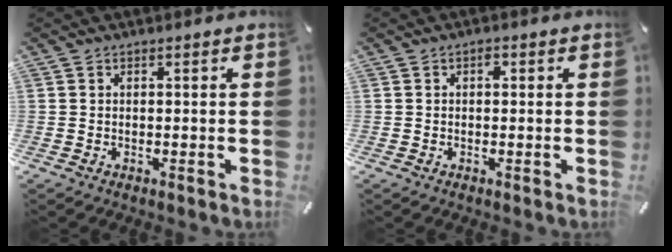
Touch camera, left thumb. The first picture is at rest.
{"total": 0.9, "force": [0.1, 0.7, 0.6], "torque": [-0.013, 0.006, 0.000]}